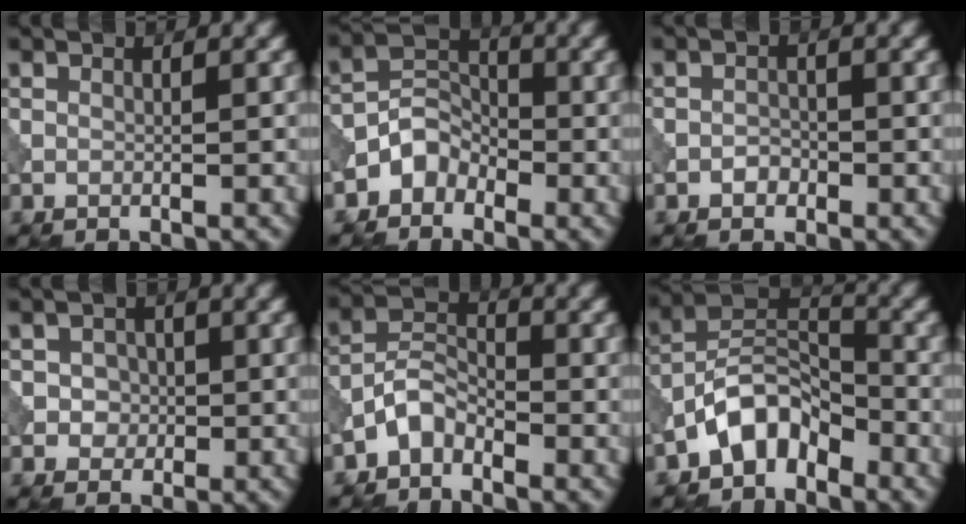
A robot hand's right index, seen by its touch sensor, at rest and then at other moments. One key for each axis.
{"total": 2.9, "fx": -1.9, "fy": 2.0, "fz": 0.9, "tx": -0.006, "ty": 0.013, "tz": -0.042}
{"total": 1.2, "fx": -0.6, "fy": 0.8, "fz": 0.5, "tx": -0.007, "ty": 0.002, "tz": -0.013}
{"total": 1.7, "fx": -0.1, "fy": 1.6, "fz": 0.6, "tx": 0.007, "ty": -0.002, "tz": -0.006}
{"total": 2.9, "fx": -2.1, "fy": 1.5, "fz": 1.3, "tx": -0.023, "ty": 0.015, "tz": -0.050}
{"total": 5.6, "fx": -3.7, "fy": 2.9, "fz": 3.0, "tx": -0.043, "ty": 0.018, "tz": -0.078}